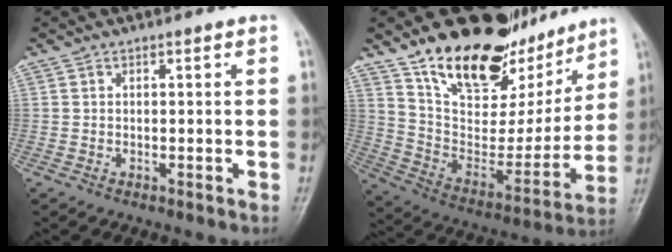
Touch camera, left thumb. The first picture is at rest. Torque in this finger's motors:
{"motor_torque": [0.30, 0.41, 1.03, -1.74, 0.18]}